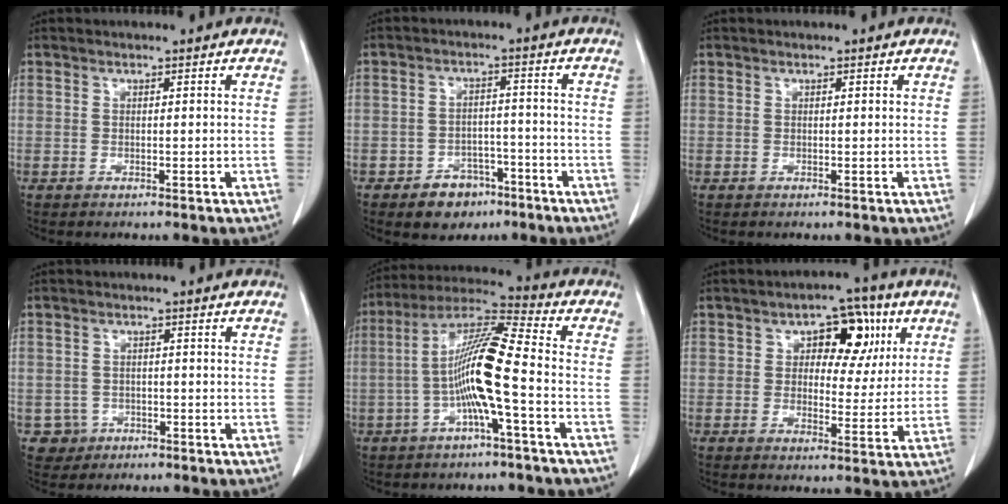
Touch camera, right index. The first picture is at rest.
{"total": 5.8, "force": [-3.7, 3.9, 2.2], "torque": [-0.031, 0.010, -0.050]}
{"total": 0.0}
{"total": 3.1, "force": [-1.2, 2.9, -0.2], "torque": [0.010, 0.013, -0.018]}
{"total": 12.0, "force": [-2.5, 0.0, 11.7], "torque": [-0.230, 0.016, -0.056]}
{"total": 9.2, "force": [3.4, 5.2, 6.8], "torque": [-0.078, 0.025, 0.046]}